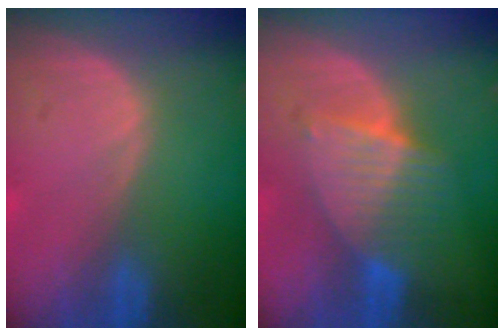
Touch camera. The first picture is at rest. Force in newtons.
{"total": 6.3, "press": 6.2, "slide": 1.0}